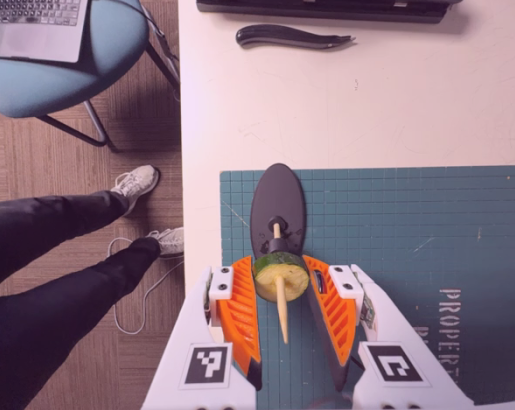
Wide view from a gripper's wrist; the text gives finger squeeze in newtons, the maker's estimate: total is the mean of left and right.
{"total": 10.2, "left": 9.3, "right": 11.1}